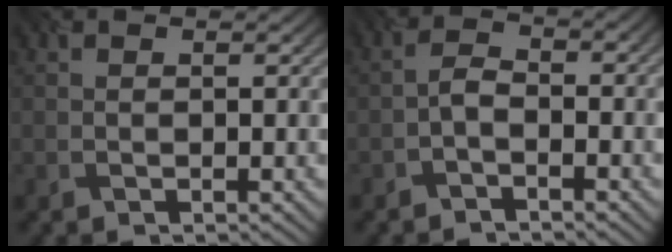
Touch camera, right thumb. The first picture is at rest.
{"total": 2.2, "force": [-2.0, 0.8, 0.7], "torque": [-0.019, 0.007, -0.038]}